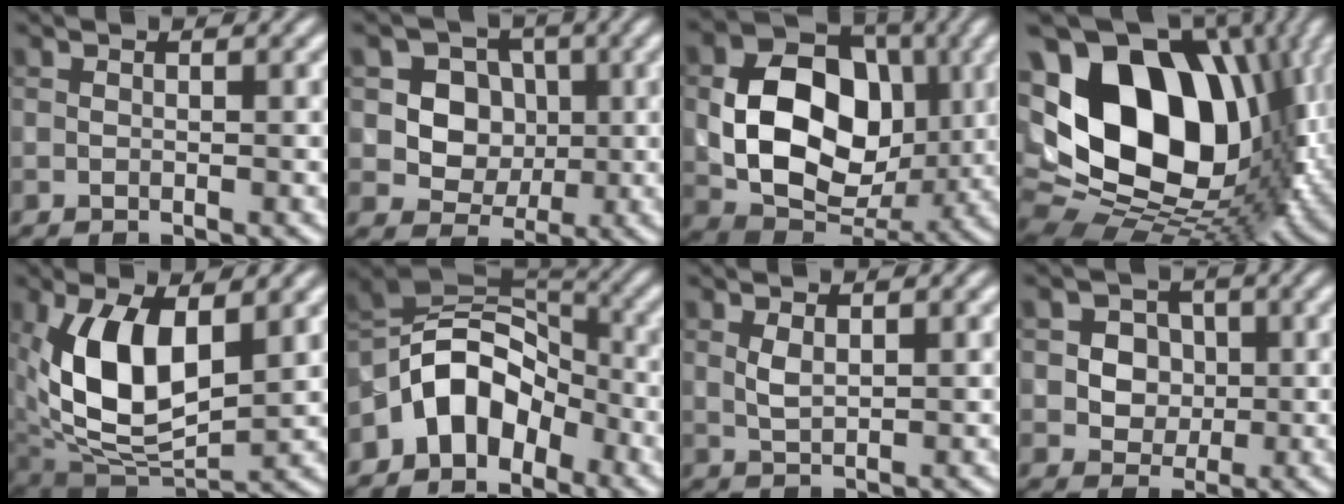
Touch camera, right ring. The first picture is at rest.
{"total": 6.5, "force": [1.3, 5.8, 2.7], "torque": [-0.039, 0.007, 0.023]}
{"total": 11.8, "force": [0.3, 8.8, 7.8], "torque": [-0.139, -0.007, 0.007]}
{"total": 18.7, "force": [4.1, 13.0, 12.8], "torque": [-0.225, -0.009, 0.088]}
{"total": 9.3, "force": [1.9, 5.0, 7.6], "torque": [-0.155, -0.009, 0.036]}
{"total": 6.5, "force": [-3.4, 4.4, 3.5], "torque": [-0.041, 0.015, -0.076]}
{"total": 1.4, "force": [0.7, 0.6, 1.1], "torque": [-0.029, -0.001, 0.017]}
{"total": 4.4, "force": [0.9, 3.9, 1.9], "torque": [-0.022, 0.006, 0.011]}